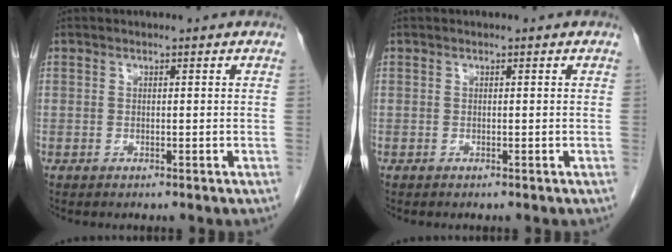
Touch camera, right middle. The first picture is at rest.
{"total": 0.0}